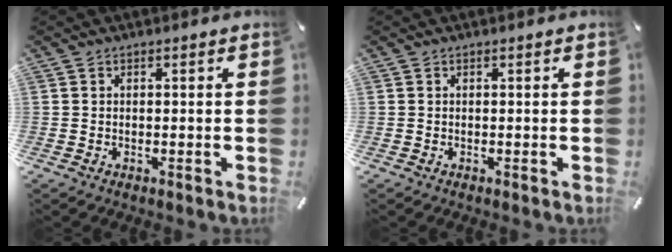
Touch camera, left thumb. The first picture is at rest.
{"total": 0.0}